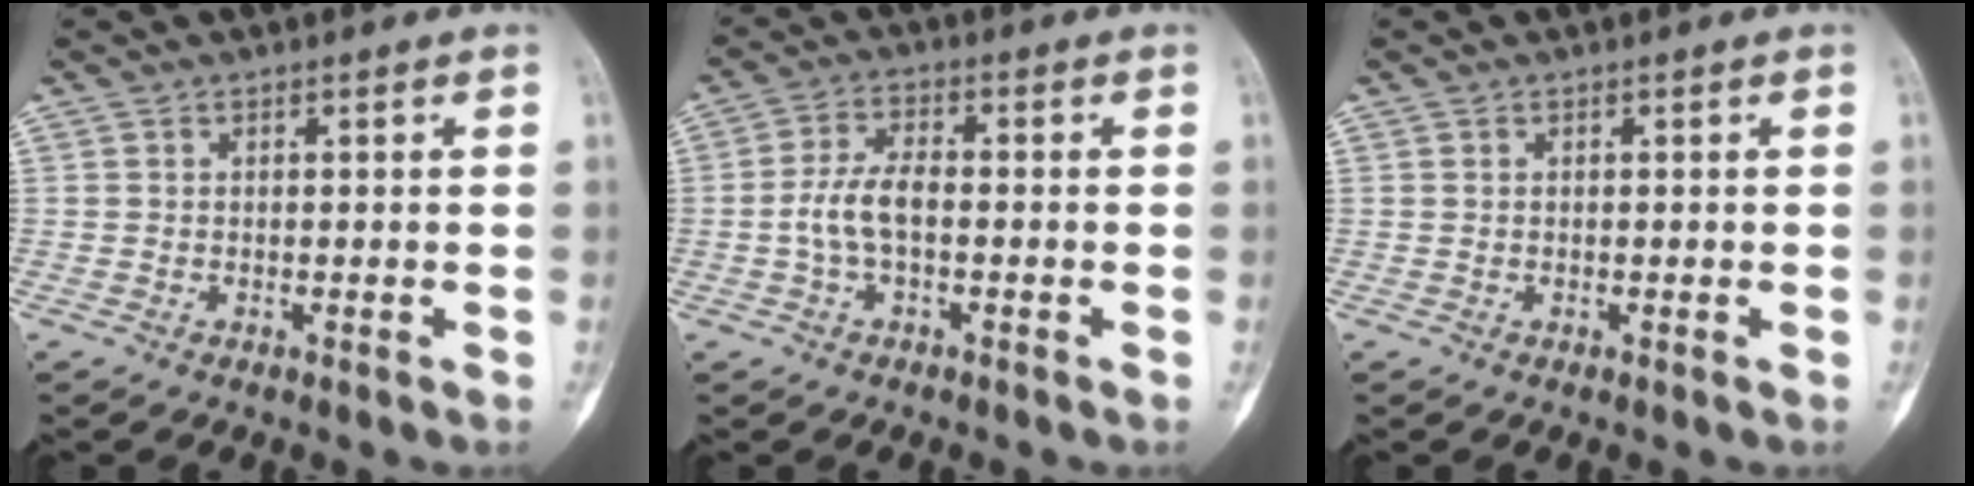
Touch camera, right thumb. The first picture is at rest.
{"total": 6.0, "force": [-1.0, 2.9, 5.2], "torque": [-0.109, 0.021, -0.024]}
{"total": 0.0}